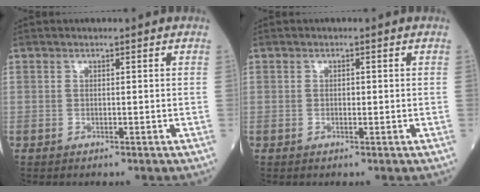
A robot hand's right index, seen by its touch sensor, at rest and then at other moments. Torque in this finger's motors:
{"motor_torque": [-0.01, 0.05, -0.03, -0.01]}